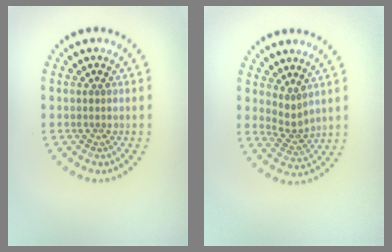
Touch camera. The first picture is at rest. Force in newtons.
{"total": 2.0, "press": 1.4, "slide": 1.5}